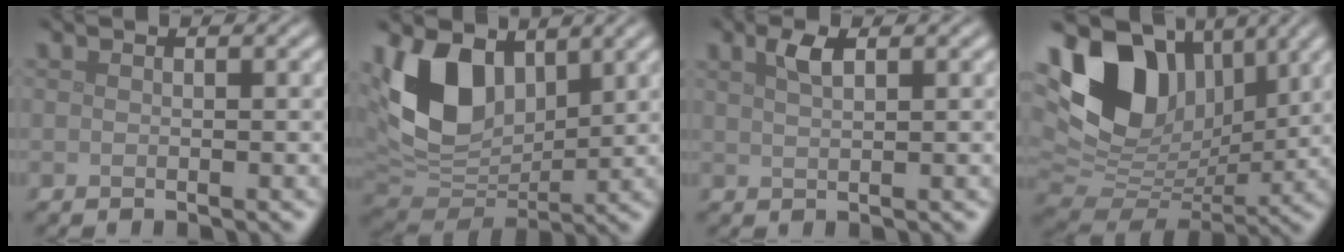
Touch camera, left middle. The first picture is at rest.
{"total": 9.6, "force": [3.3, 6.4, 6.4], "torque": [-0.149, -0.017, 0.064]}
{"total": 1.8, "force": [1.1, 0.5, 1.4], "torque": [-0.028, 0.005, 0.022]}
{"total": 12.0, "force": [4.5, 8.3, 7.4], "torque": [-0.146, 0.013, 0.086]}